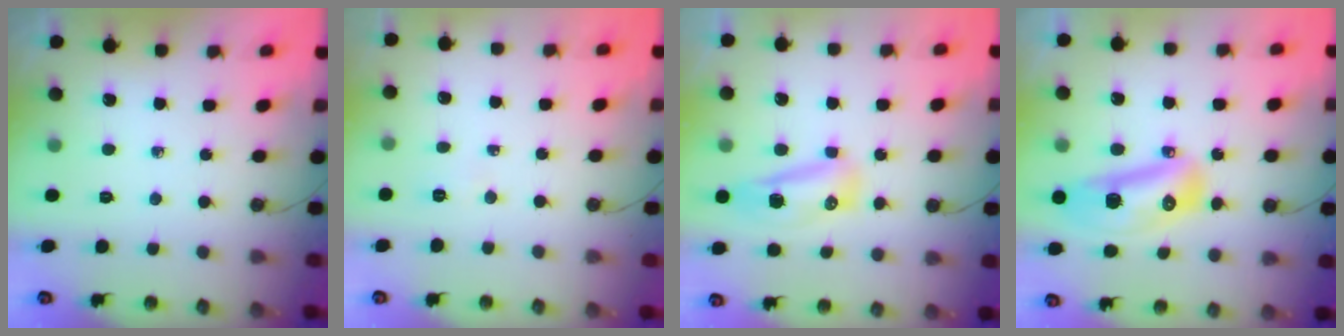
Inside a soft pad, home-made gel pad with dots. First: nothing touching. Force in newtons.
{"total": 2.6, "press": 2.4, "slide": 0.9}
{"total": 23.5, "press": 13.2, "slide": 19.4}
{"total": 14.6, "press": 14.5, "slide": 1.7}